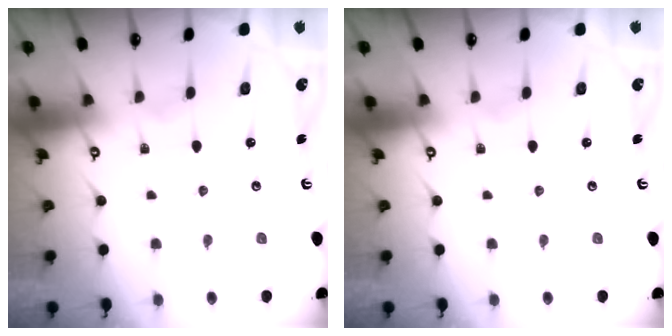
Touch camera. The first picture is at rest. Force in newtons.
{"total": 0.0}